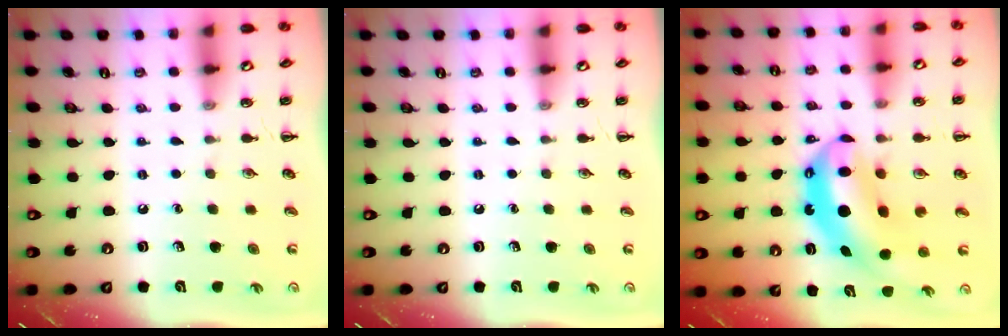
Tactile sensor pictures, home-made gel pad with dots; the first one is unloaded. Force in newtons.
{"total": 0.0}
{"total": 10.3, "press": 10.0, "slide": 2.4}